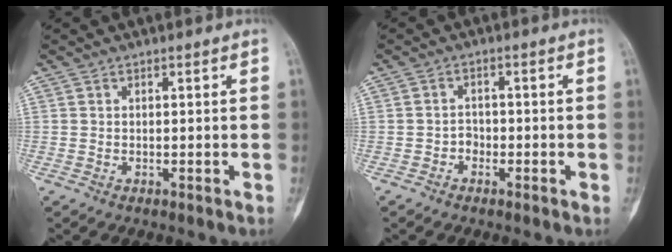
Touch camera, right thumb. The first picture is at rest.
{"total": 1.8, "force": [-1.0, 1.4, 0.6], "torque": [-0.001, 0.008, -0.023]}